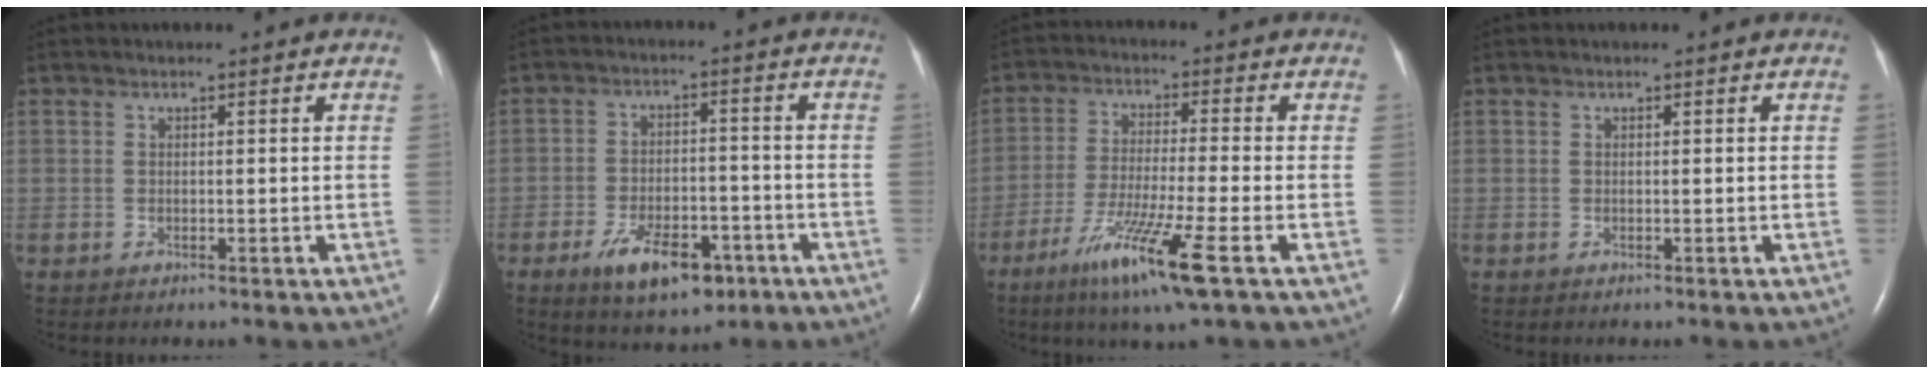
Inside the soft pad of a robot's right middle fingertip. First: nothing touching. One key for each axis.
{"total": 9.6, "fx": -5.4, "fy": 4.3, "fz": 6.6, "tx": -0.117, "ty": -0.005, "tz": -0.081}
{"total": 11.2, "fx": -5.9, "fy": -0.6, "fz": 9.5, "tx": -0.188, "ty": -0.033, "tz": -0.107}
{"total": 0.0}